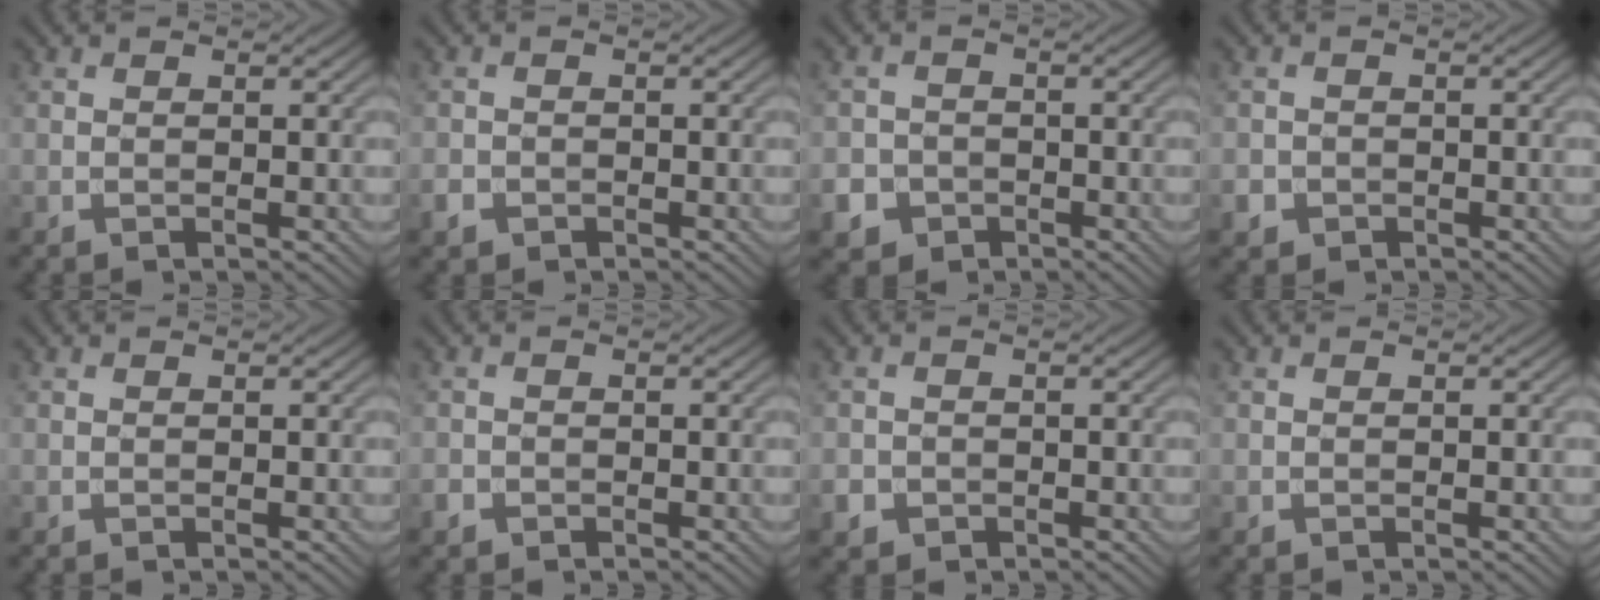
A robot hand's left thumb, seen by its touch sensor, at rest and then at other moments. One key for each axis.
{"total": 1.6, "fx": -0.9, "fy": 1.2, "fz": 0.5, "tx": -0.012, "ty": -0.004, "tz": -0.022}
{"total": 4.4, "fx": -2.3, "fy": 3.6, "fz": 1.0, "tx": -0.010, "ty": -0.009, "tz": -0.052}
{"total": 1.8, "fx": -0.9, "fy": 1.5, "fz": 0.5, "tx": -0.009, "ty": -0.006, "tz": -0.020}
{"total": 0.0}
{"total": 1.1, "fx": -0.8, "fy": 0.8, "fz": 0.3, "tx": -0.007, "ty": -0.003, "tz": -0.018}
{"total": 1.9, "fx": -1.0, "fy": 1.5, "fz": 0.5, "tx": -0.012, "ty": -0.006, "tz": -0.021}
{"total": 0.0}